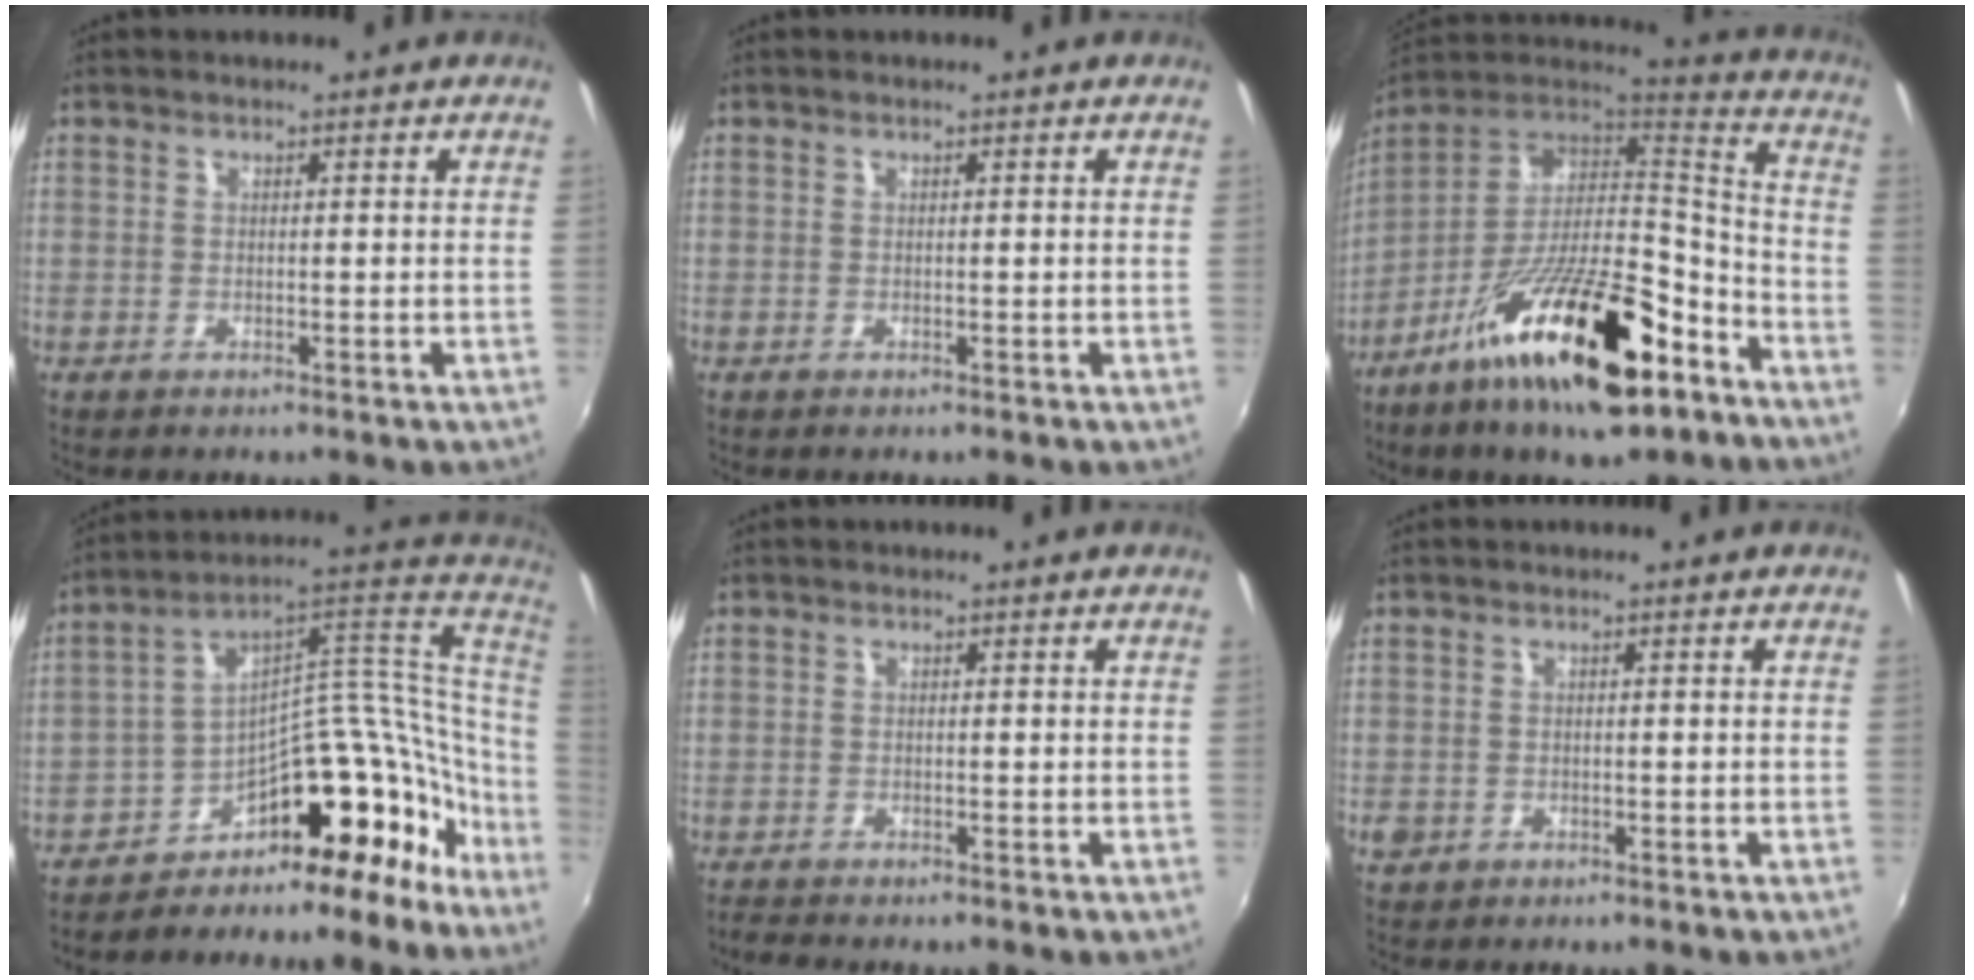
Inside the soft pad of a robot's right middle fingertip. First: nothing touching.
{"total": 0.0}
{"total": 24.7, "force": [-13.1, 8.5, 19.1], "torque": [-0.330, -0.013, -0.222]}
{"total": 24.8, "force": [-18.9, 12.5, 9.9], "torque": [-0.125, 0.089, -0.281]}
{"total": 1.5, "force": [-1.3, 0.7, 0.0], "torque": [-0.006, -0.002, -0.028]}
{"total": 2.1, "force": [-0.7, 1.8, 0.8], "torque": [-0.017, -0.003, -0.013]}